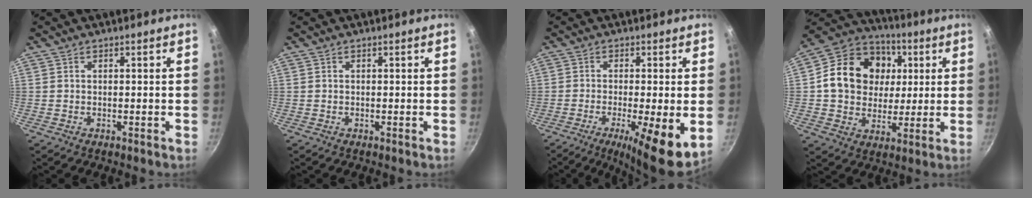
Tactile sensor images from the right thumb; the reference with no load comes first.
{"total": 0.0}
{"total": 11.1, "force": [-3.0, 2.3, 10.5], "torque": [-0.165, -0.008, -0.043]}
{"total": 18.3, "force": [3.1, 15.1, 9.9], "torque": [-0.148, 0.014, 0.046]}